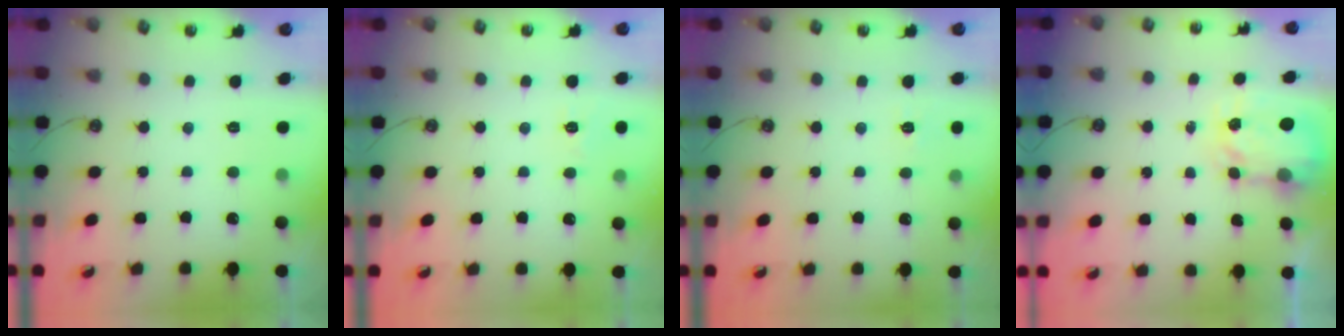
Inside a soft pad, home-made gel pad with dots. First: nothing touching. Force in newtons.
{"total": 7.1, "press": 7.1, "slide": 0.7}
{"total": 4.9, "press": 4.8, "slide": 0.6}
{"total": 3.9, "press": 3.8, "slide": 0.5}